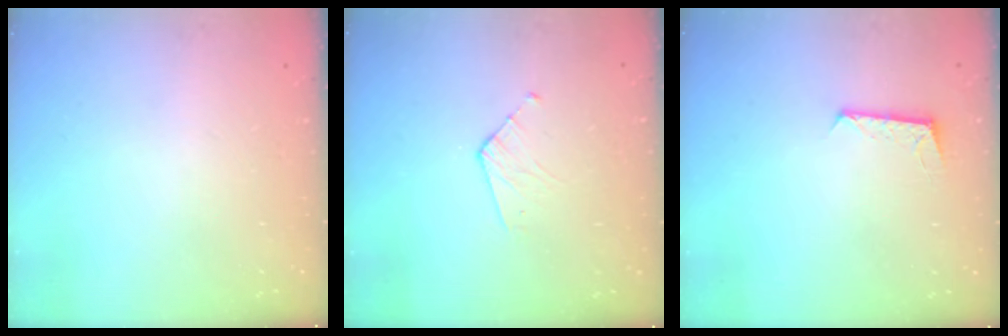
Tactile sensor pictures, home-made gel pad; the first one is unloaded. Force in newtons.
{"total": 3.6, "press": 3.6, "slide": 0.3}
{"total": 6.1, "press": 6.0, "slide": 0.4}